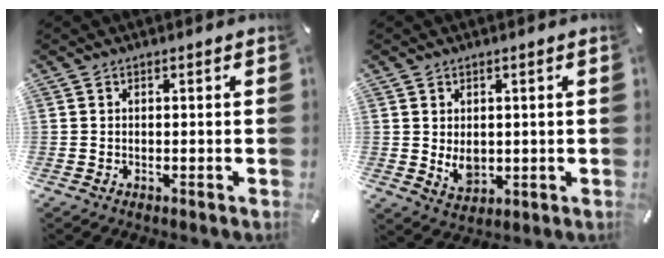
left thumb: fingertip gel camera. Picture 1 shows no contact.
{"total": 5.1, "force": [0.6, 4.2, 2.9], "torque": [-0.044, -0.003, 0.012]}